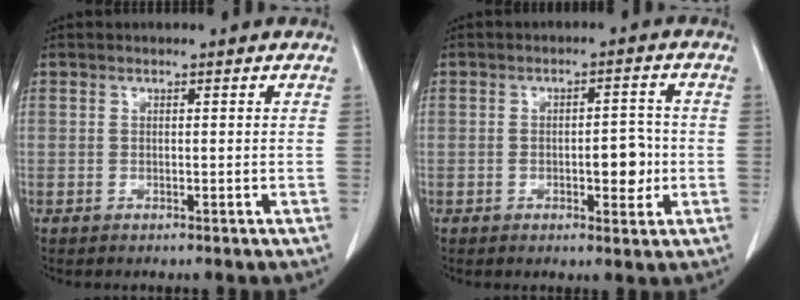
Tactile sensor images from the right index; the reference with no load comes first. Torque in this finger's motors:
{"motor_torque": [0.77, -0.35, 0.35, 0.08]}